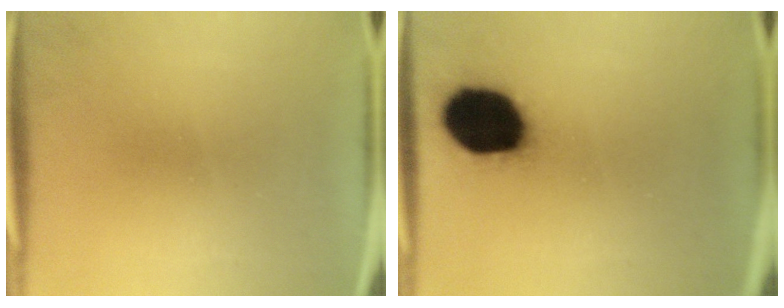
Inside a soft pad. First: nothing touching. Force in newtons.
{"total": 19.7}